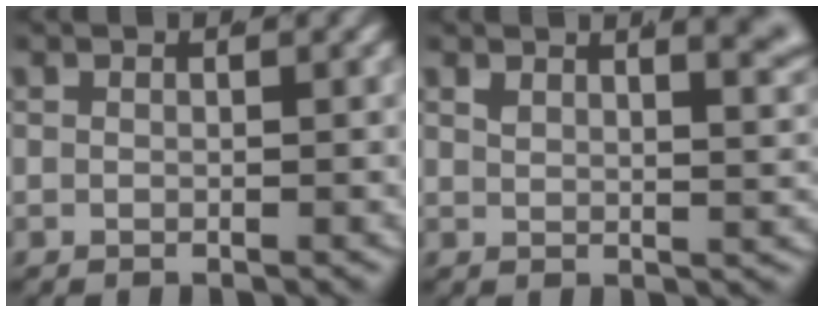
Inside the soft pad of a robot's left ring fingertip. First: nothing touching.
{"total": 5.9, "force": [3.6, 2.2, 4.1], "torque": [-0.033, 0.010, 0.052]}